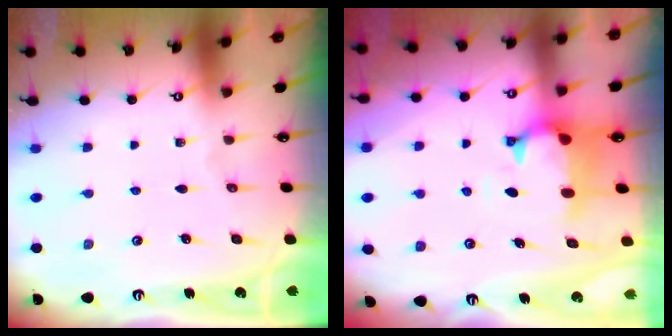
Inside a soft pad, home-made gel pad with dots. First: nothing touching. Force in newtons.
{"total": 1.5, "press": 0.9, "slide": 1.2}